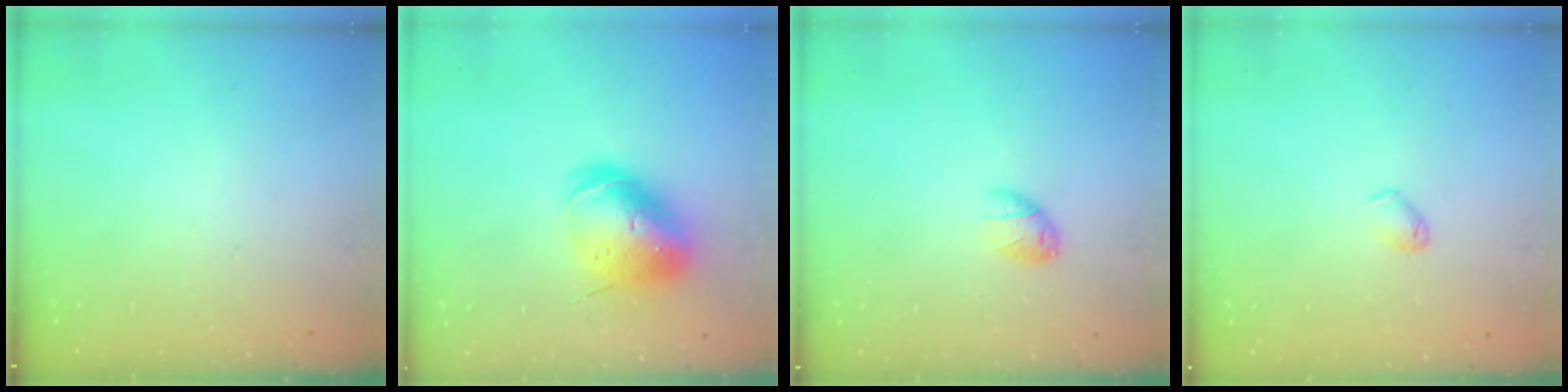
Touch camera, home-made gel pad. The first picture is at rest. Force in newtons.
{"total": 14.5, "press": 14.3, "slide": 2.4}
{"total": 5.7, "press": 5.6, "slide": 0.7}
{"total": 4.1, "press": 4.0, "slide": 0.9}